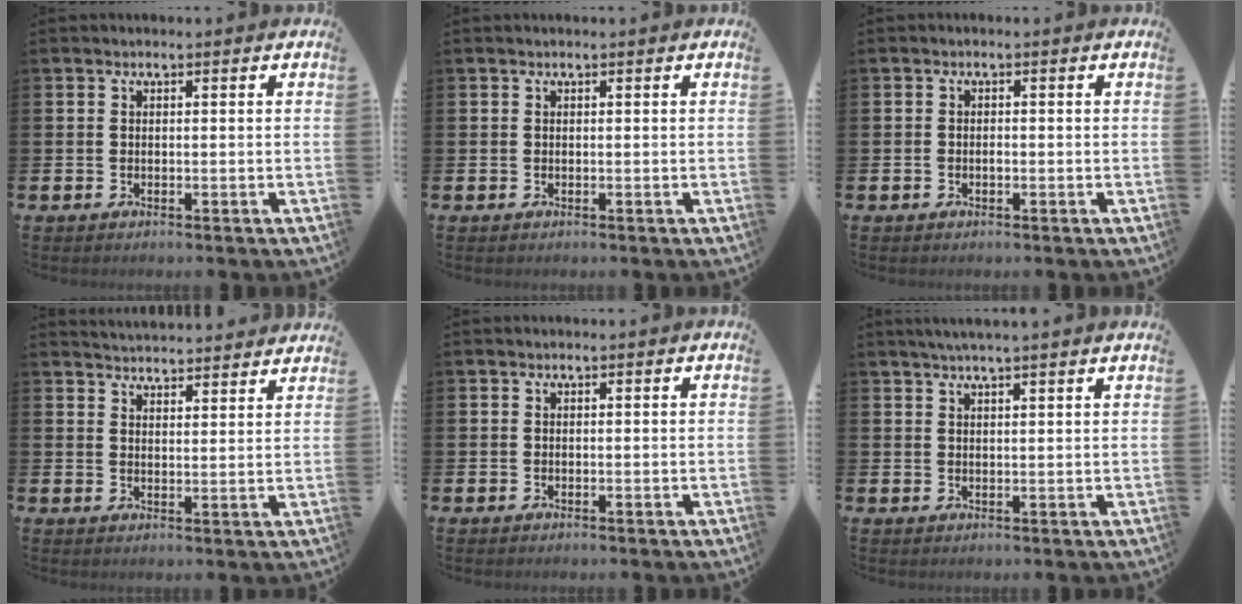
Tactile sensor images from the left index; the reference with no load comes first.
{"total": 0.0}
{"total": 0.7, "force": [-0.3, 0.5, 0.4], "torque": [-0.006, -0.001, -0.008]}
{"total": 4.4, "force": [4.3, 0.1, -0.3], "torque": [-0.003, -0.030, 0.078]}
{"total": 0.0}
{"total": 2.6, "force": [2.5, -0.4, 0.8], "torque": [-0.025, -0.003, 0.046]}